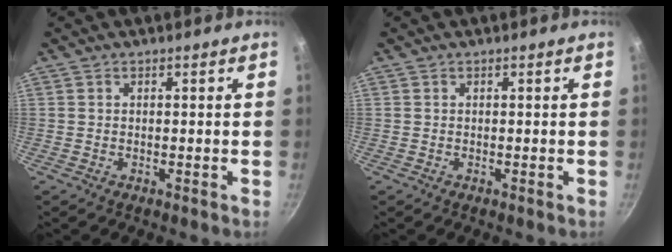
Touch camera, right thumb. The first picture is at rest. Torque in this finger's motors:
{"motor_torque": [0.22, 0.16, 0.00, 0.15, -0.01]}